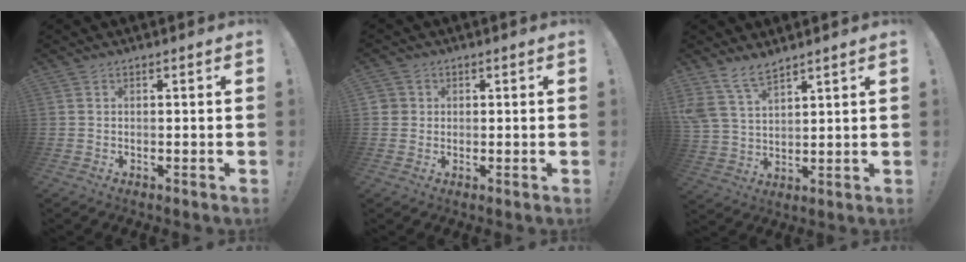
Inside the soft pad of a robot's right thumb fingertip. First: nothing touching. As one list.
[{"total": 2.5, "force": [0.4, 2.4, 0.5], "torque": [-0.005, 0.001, 0.007]}, {"total": 9.3, "force": [7.4, 4.0, 3.9], "torque": [-0.083, -0.036, 0.149]}]